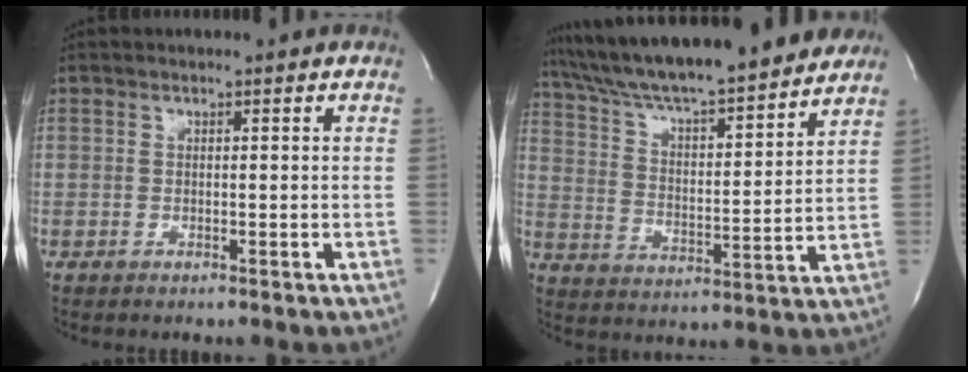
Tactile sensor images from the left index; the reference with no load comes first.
{"total": 22.0, "force": [19.4, 2.3, 10.0], "torque": [-0.174, 0.016, 0.296]}